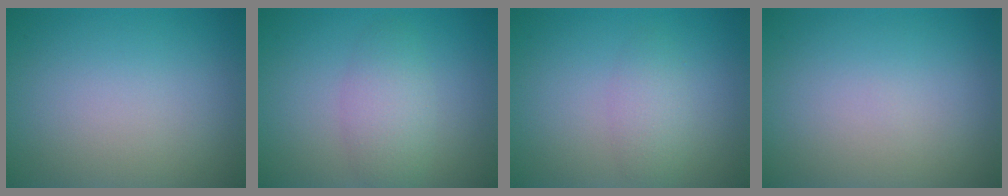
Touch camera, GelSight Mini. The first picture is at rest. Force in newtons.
{"total": 3.1, "press": 3.1, "slide": 0.1}
{"total": 2.0, "press": 2.0, "slide": 0.0}
{"total": 0.0}